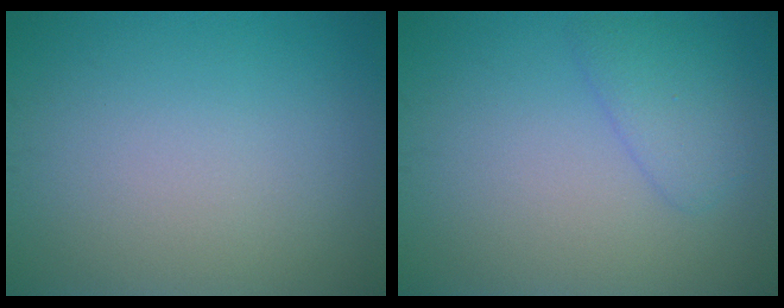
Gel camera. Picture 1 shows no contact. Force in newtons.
{"total": 2.4, "press": 2.4, "slide": 0.1}